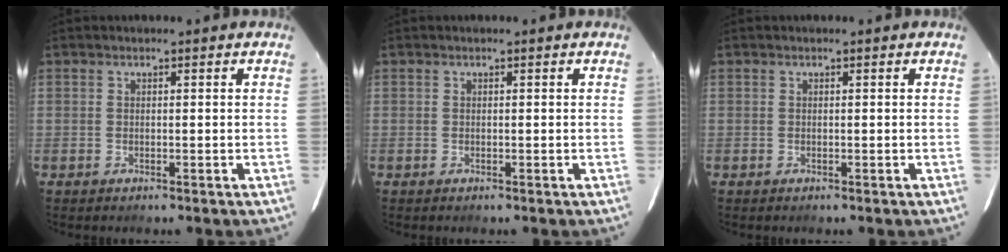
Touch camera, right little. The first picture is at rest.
{"total": 0.0}
{"total": 0.0}